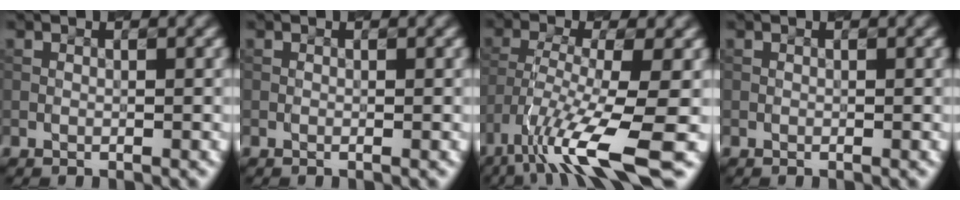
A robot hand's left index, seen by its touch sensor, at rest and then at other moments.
{"total": 0.0}
{"total": 9.5, "force": [-5.1, 1.9, 7.8], "torque": [-0.148, -0.009, -0.086]}
{"total": 0.0}